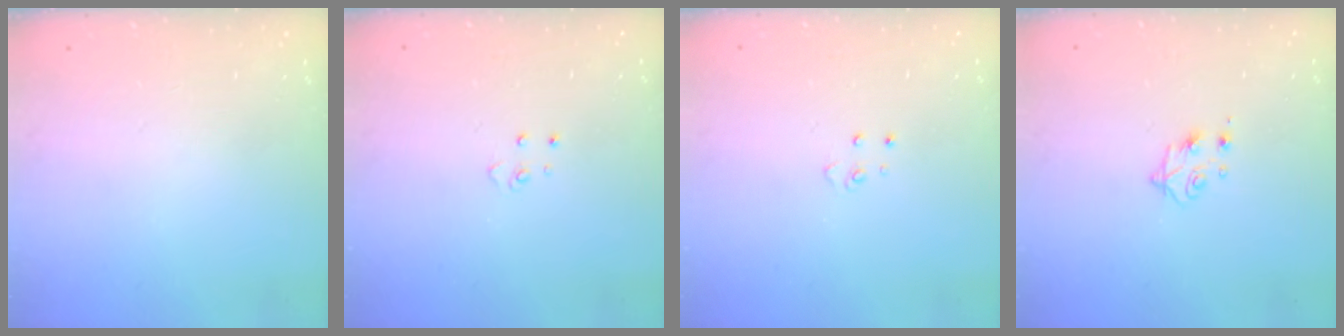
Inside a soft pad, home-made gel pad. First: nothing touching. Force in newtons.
{"total": 4.0, "press": 3.9, "slide": 0.4}
{"total": 4.0, "press": 3.9, "slide": 0.4}
{"total": 4.9, "press": 4.8, "slide": 0.7}